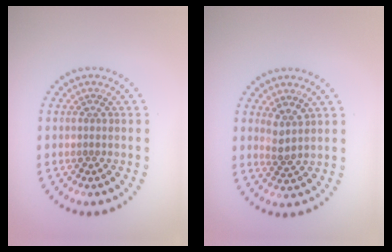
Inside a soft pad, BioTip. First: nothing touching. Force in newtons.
{"total": 2.0, "press": 1.7, "slide": 1.1}